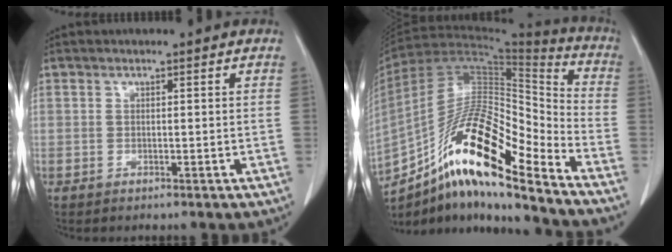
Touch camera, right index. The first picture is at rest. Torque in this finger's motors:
{"motor_torque": [0.77, -0.72, 0.82, 0.21]}